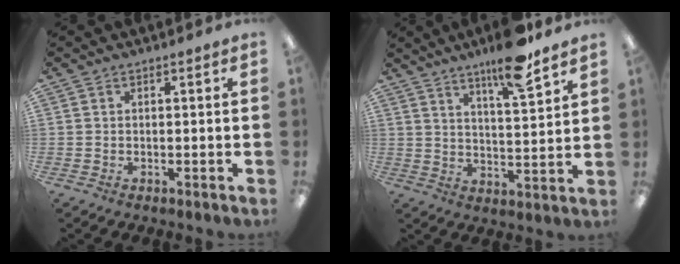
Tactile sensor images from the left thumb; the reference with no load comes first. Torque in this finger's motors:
{"motor_torque": [1.38, 0.67, 0.73, -0.70, 0.06]}